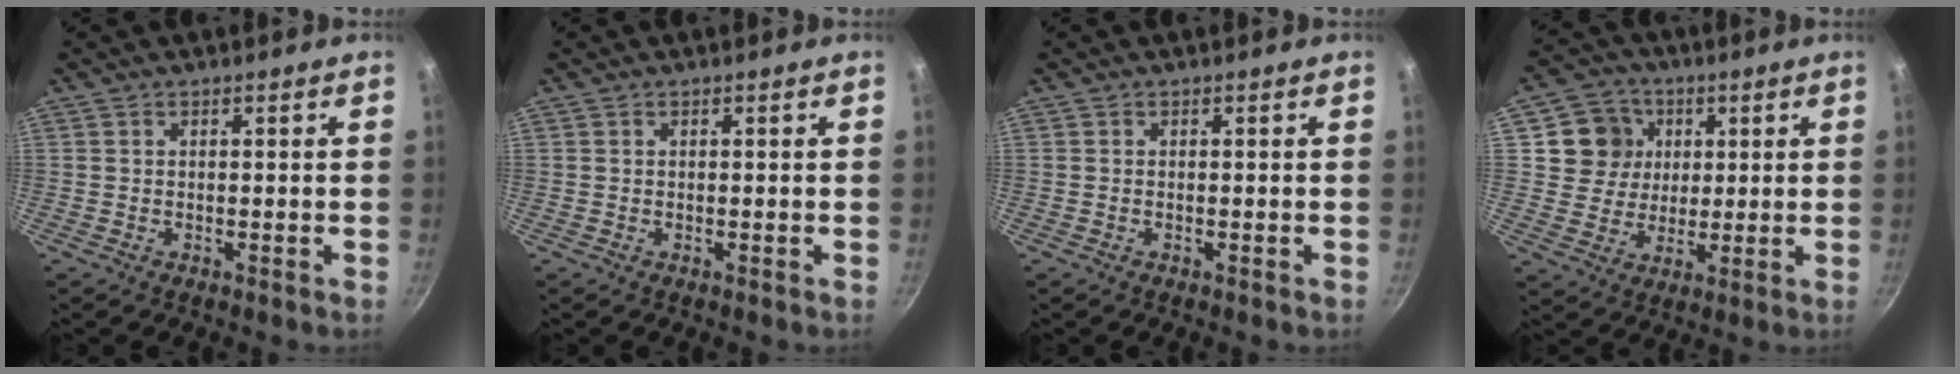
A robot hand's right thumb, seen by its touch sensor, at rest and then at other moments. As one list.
[{"total": 0.0}, {"total": 0.0}, {"total": 9.5, "force": [2.6, 8.7, 2.7], "torque": [-0.011, 0.003, 0.042]}]